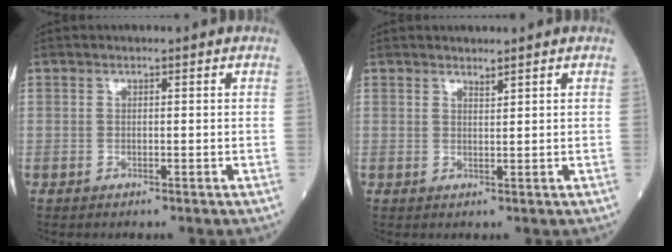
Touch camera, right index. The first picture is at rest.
{"total": 0.9, "force": [0.8, -0.2, 0.2], "torque": [-0.007, -0.009, 0.016]}